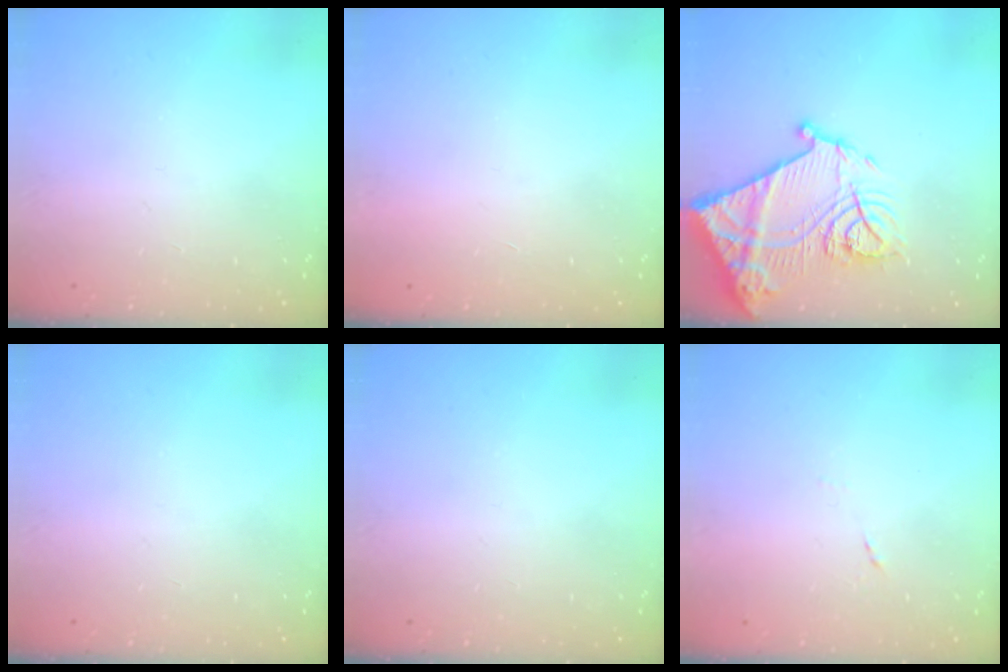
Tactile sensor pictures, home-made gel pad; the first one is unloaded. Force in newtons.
{"total": 1.7, "press": 1.7, "slide": 0.1}
{"total": 22.6, "press": 22.5, "slide": 2.0}
{"total": 0.0}
{"total": 0.0}
{"total": 4.9, "press": 4.7, "slide": 1.1}